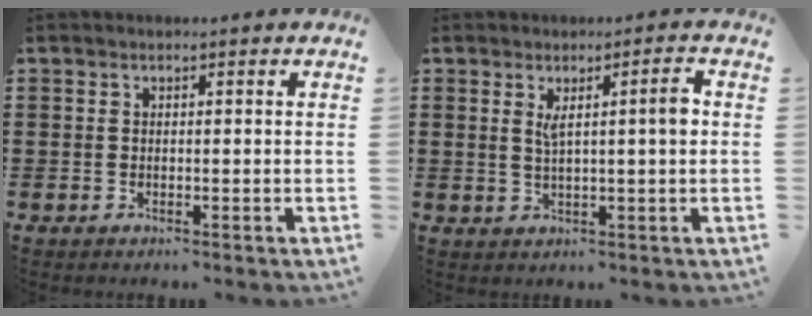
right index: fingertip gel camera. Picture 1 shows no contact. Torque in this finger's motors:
{"motor_torque": [0.08, 0.06, 0.10, 0.02]}